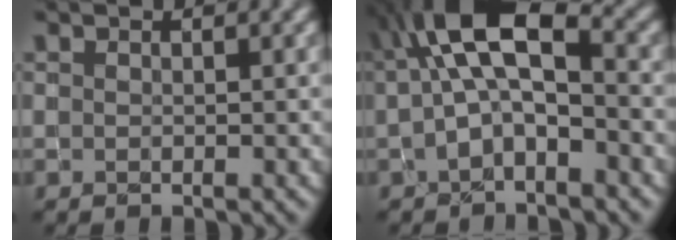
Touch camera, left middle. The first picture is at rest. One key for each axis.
{"total": 7.2, "fx": 0.8, "fy": 3.1, "fz": 6.4, "tx": -0.117, "ty": 0.018, "tz": 0.003}